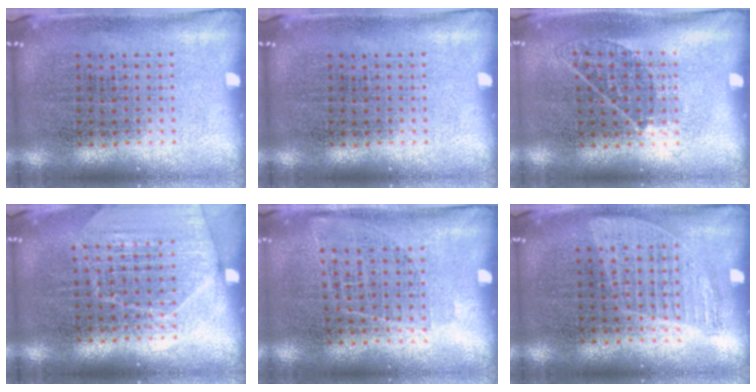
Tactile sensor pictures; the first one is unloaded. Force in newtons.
{"total": 0.0}
{"total": 0.8, "press": 0.6, "slide": 0.4}
{"total": 1.6, "press": 1.5, "slide": 0.3}
{"total": 1.0, "press": 0.8, "slide": 0.6}
{"total": 0.9, "press": 0.8, "slide": 0.4}